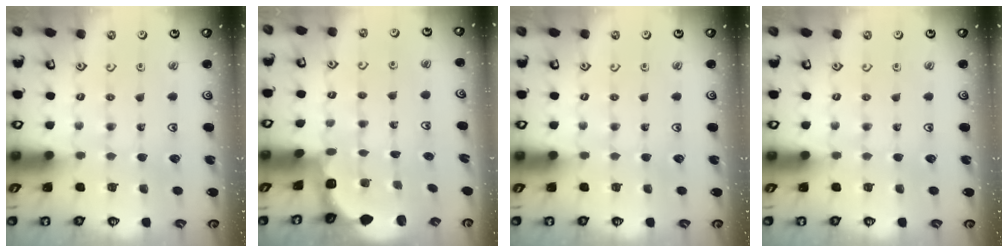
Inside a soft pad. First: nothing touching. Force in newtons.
{"total": 1.8, "press": 1.6, "slide": 0.7}
{"total": 0.0}
{"total": 0.0}